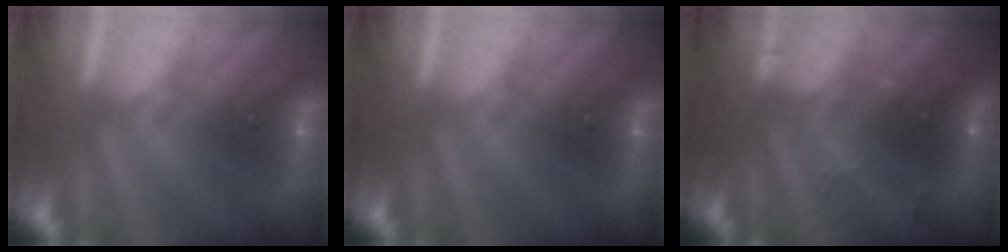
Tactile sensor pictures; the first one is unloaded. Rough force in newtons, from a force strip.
{"total": 0.0}
{"total": 2.4}